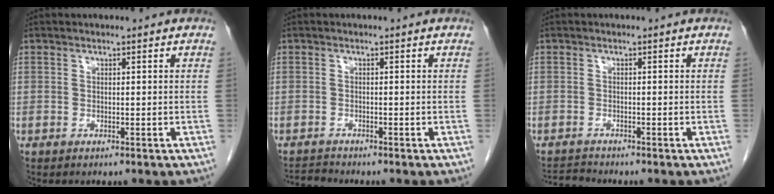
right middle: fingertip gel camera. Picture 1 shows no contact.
{"total": 1.6, "force": [-1.5, -0.4, -0.4], "torque": [0.005, -0.013, -0.026]}
{"total": 1.9, "force": [-1.8, -0.5, -0.4], "torque": [0.005, -0.015, -0.031]}